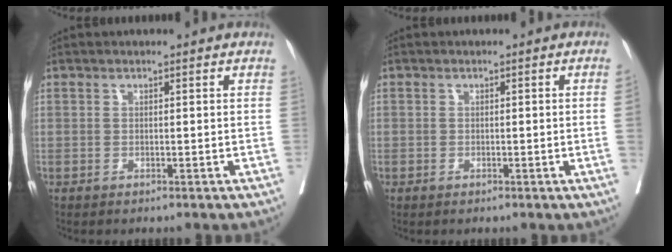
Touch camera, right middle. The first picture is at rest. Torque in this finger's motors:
{"motor_torque": [0.94, -1.18, -0.76, -0.21]}